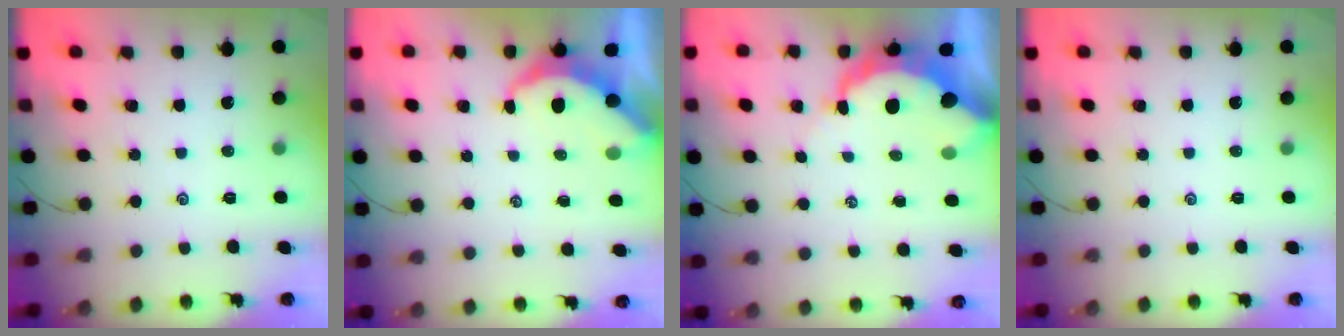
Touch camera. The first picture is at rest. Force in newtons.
{"total": 4.7, "press": 4.7, "slide": 0.4}
{"total": 10.4, "press": 10.3, "slide": 1.0}
{"total": 0.0}